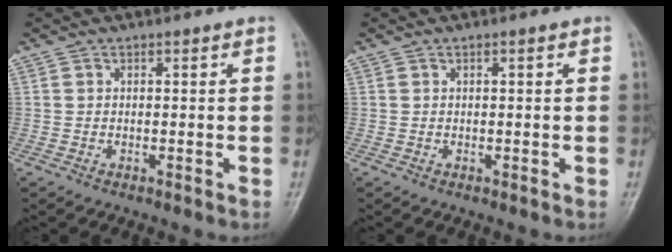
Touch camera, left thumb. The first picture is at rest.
{"total": 0.6, "force": [0.2, 0.1, 0.6], "torque": [-0.011, 0.001, 0.003]}